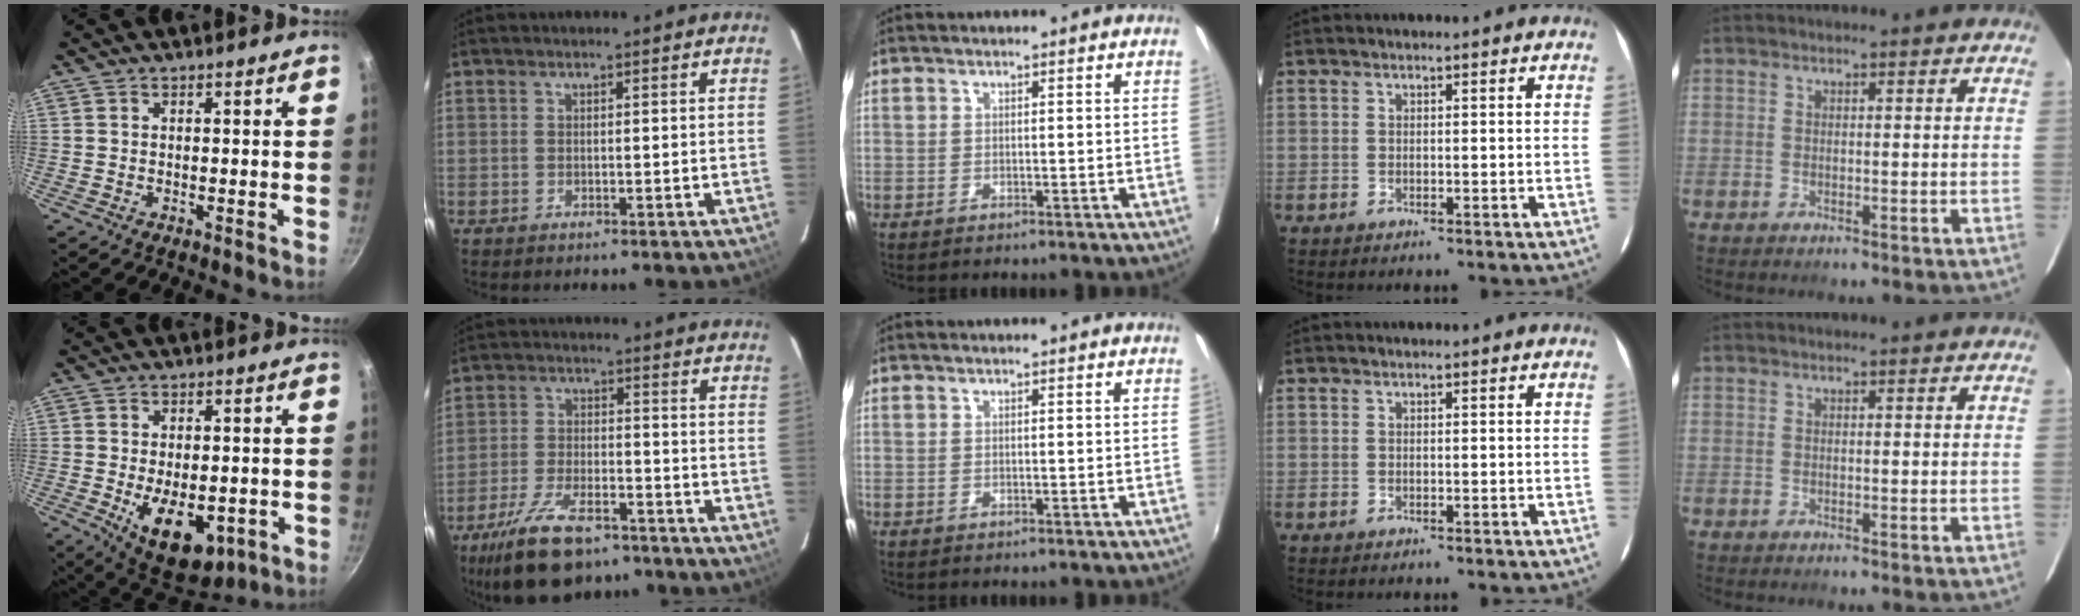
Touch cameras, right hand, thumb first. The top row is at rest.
{"thumb": {"total": 13.7, "force": [-3.8, 7.7, 10.6], "torque": [-0.121, -0.004, -0.038]}, "index": {"total": 15.1, "force": [-10.7, 6.5, 8.5], "torque": [-0.185, -0.019, -0.183]}}